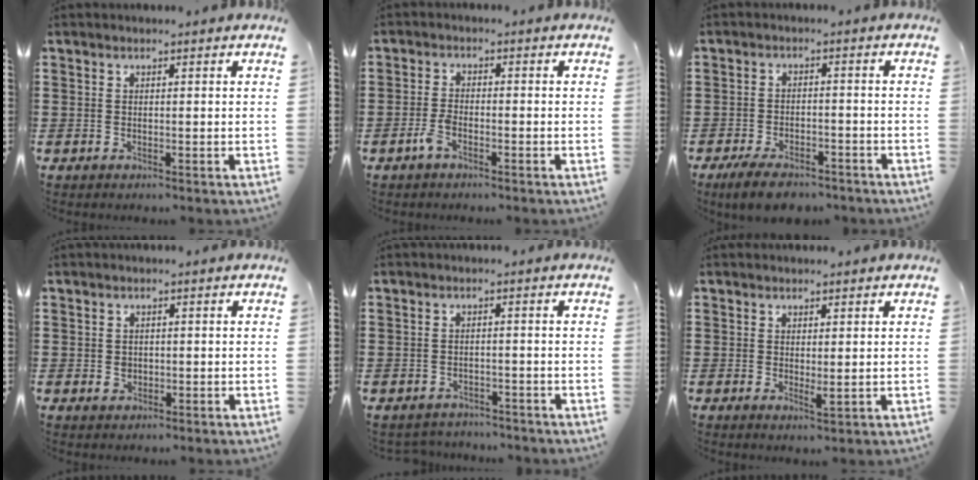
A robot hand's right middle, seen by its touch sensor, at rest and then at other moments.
{"total": 2.9, "force": [-1.7, 0.8, 2.2], "torque": [-0.059, -0.004, -0.037]}
{"total": 4.5, "force": [-3.9, 1.4, 1.6], "torque": [-0.040, 0.004, -0.080]}
{"total": 1.5, "force": [-0.1, 1.3, 0.7], "torque": [-0.016, 0.007, -0.003]}
{"total": 2.0, "force": [-2.0, 0.4, -0.2], "torque": [-0.005, 0.000, -0.045]}
{"total": 1.6, "force": [0.5, 0.7, 1.4], "torque": [-0.012, -0.009, 0.006]}